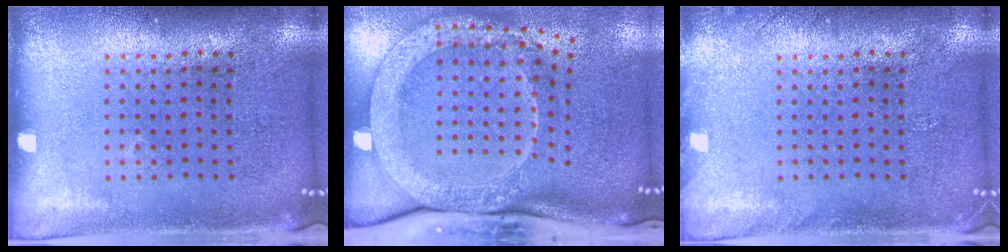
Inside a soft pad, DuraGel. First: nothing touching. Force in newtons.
{"total": 3.3, "press": 2.3, "slide": 2.4}
{"total": 0.9, "press": 0.8, "slide": 0.2}